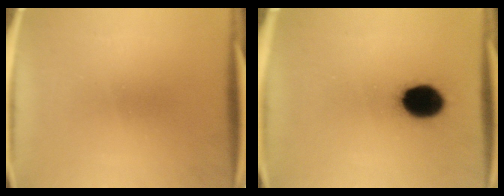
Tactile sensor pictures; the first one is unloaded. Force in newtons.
{"total": 13.2}